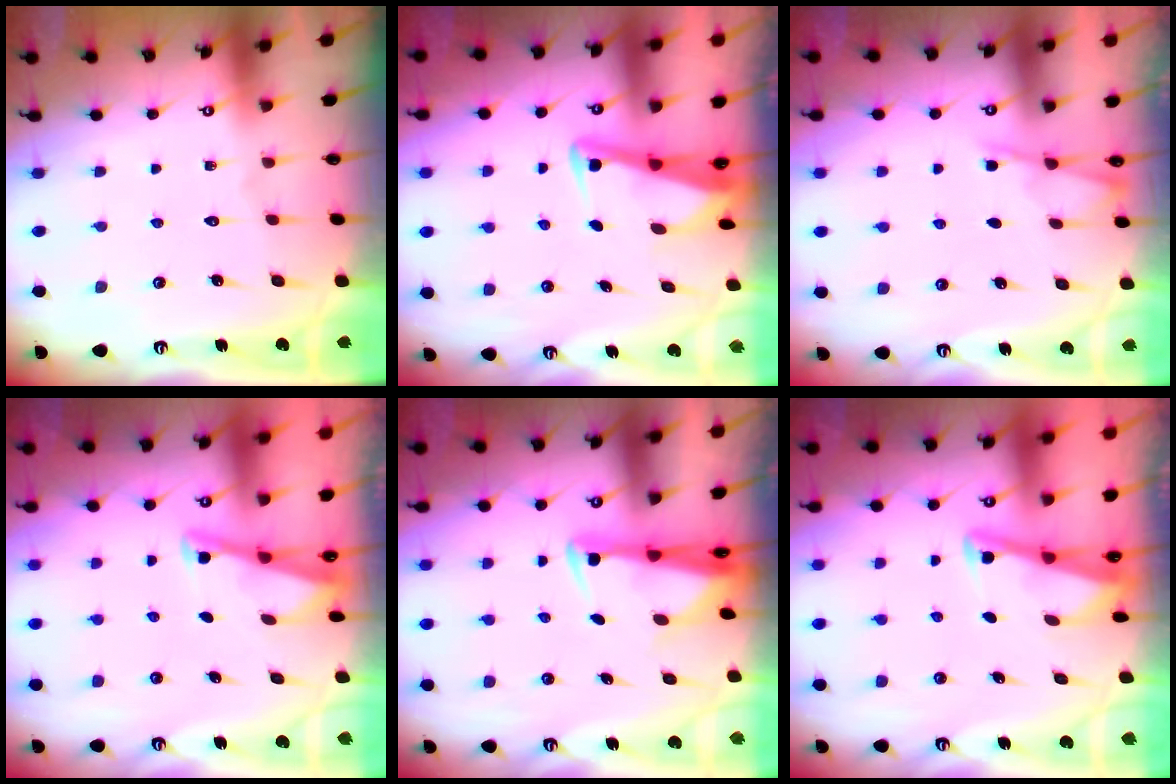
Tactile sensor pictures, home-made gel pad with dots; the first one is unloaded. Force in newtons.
{"total": 3.2, "press": 3.2, "slide": 0.3}
{"total": 4.2, "press": 4.2, "slide": 0.4}
{"total": 2.7, "press": 2.7, "slide": 0.3}
{"total": 2.9, "press": 2.7, "slide": 1.0}
{"total": 2.9, "press": 2.9, "slide": 0.3}